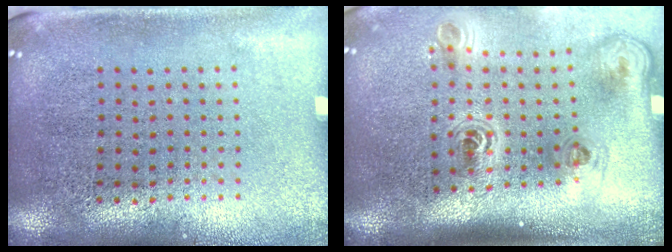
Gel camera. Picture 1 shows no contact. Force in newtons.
{"total": 2.3, "press": 1.5, "slide": 1.7}